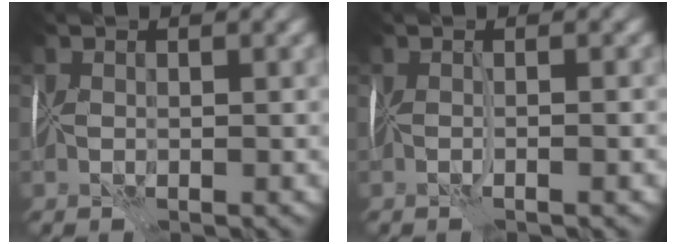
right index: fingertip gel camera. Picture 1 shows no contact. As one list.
[{"total": 1.7, "force": [-0.3, 0.2, 1.7], "torque": [-0.020, -0.009, -0.004]}]